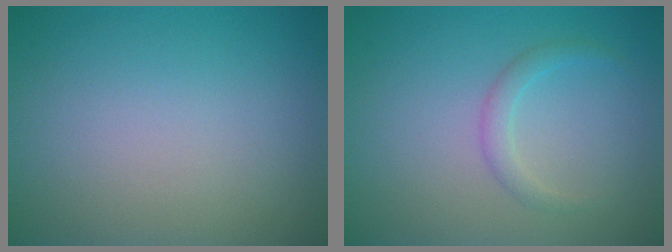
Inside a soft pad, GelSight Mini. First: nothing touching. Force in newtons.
{"total": 1.4, "press": 1.4, "slide": 0.0}